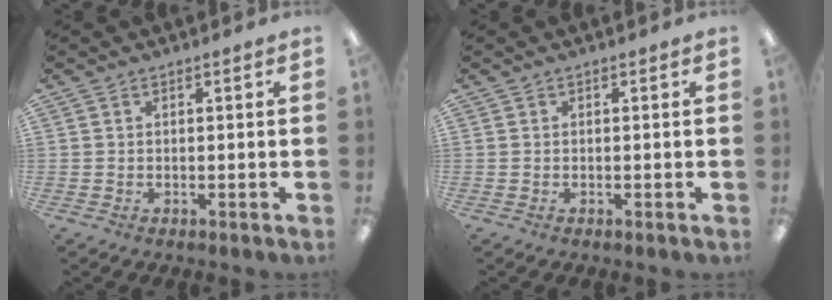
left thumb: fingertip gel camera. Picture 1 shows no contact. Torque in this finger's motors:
{"motor_torque": [-0.01, 0.02, -0.03, 0.02, 0.00]}